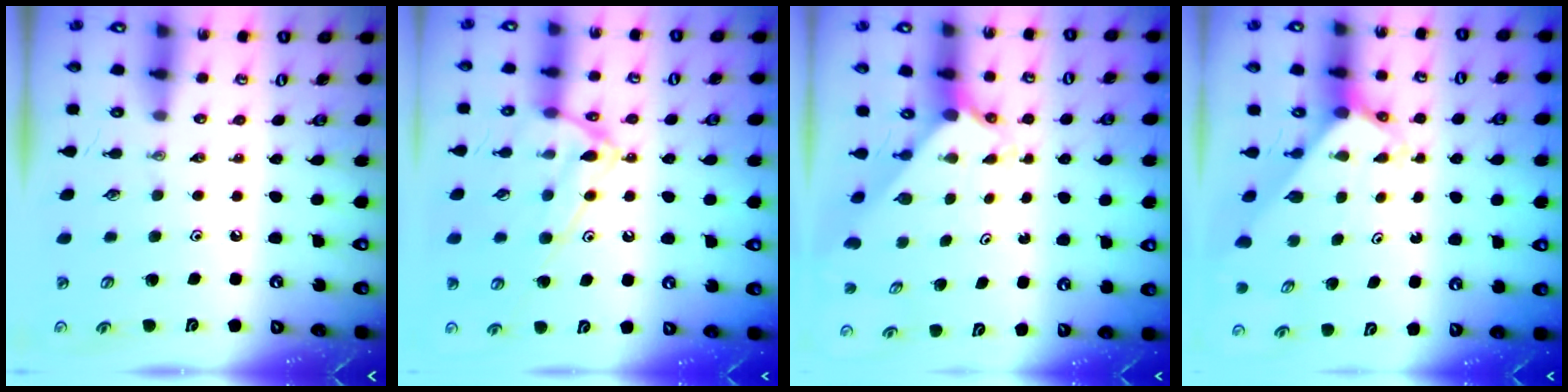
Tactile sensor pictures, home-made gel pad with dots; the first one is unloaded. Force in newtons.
{"total": 15.1, "press": 15.0, "slide": 1.1}
{"total": 2.2, "press": 2.2, "slide": 0.2}
{"total": 2.8, "press": 2.8, "slide": 0.1}